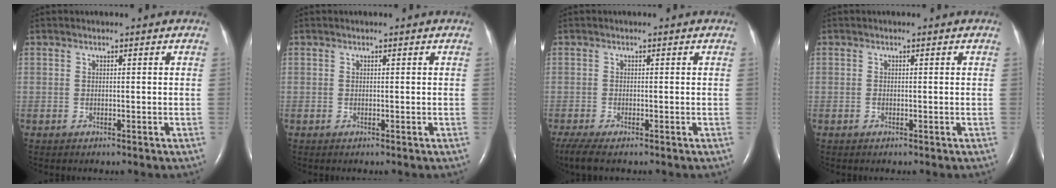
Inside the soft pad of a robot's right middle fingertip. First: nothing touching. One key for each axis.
{"total": 0.0}
{"total": 4.3, "fx": -3.2, "fy": 0.8, "fz": 2.7, "tx": -0.058, "ty": -0.015, "tz": -0.055}
{"total": 0.0}